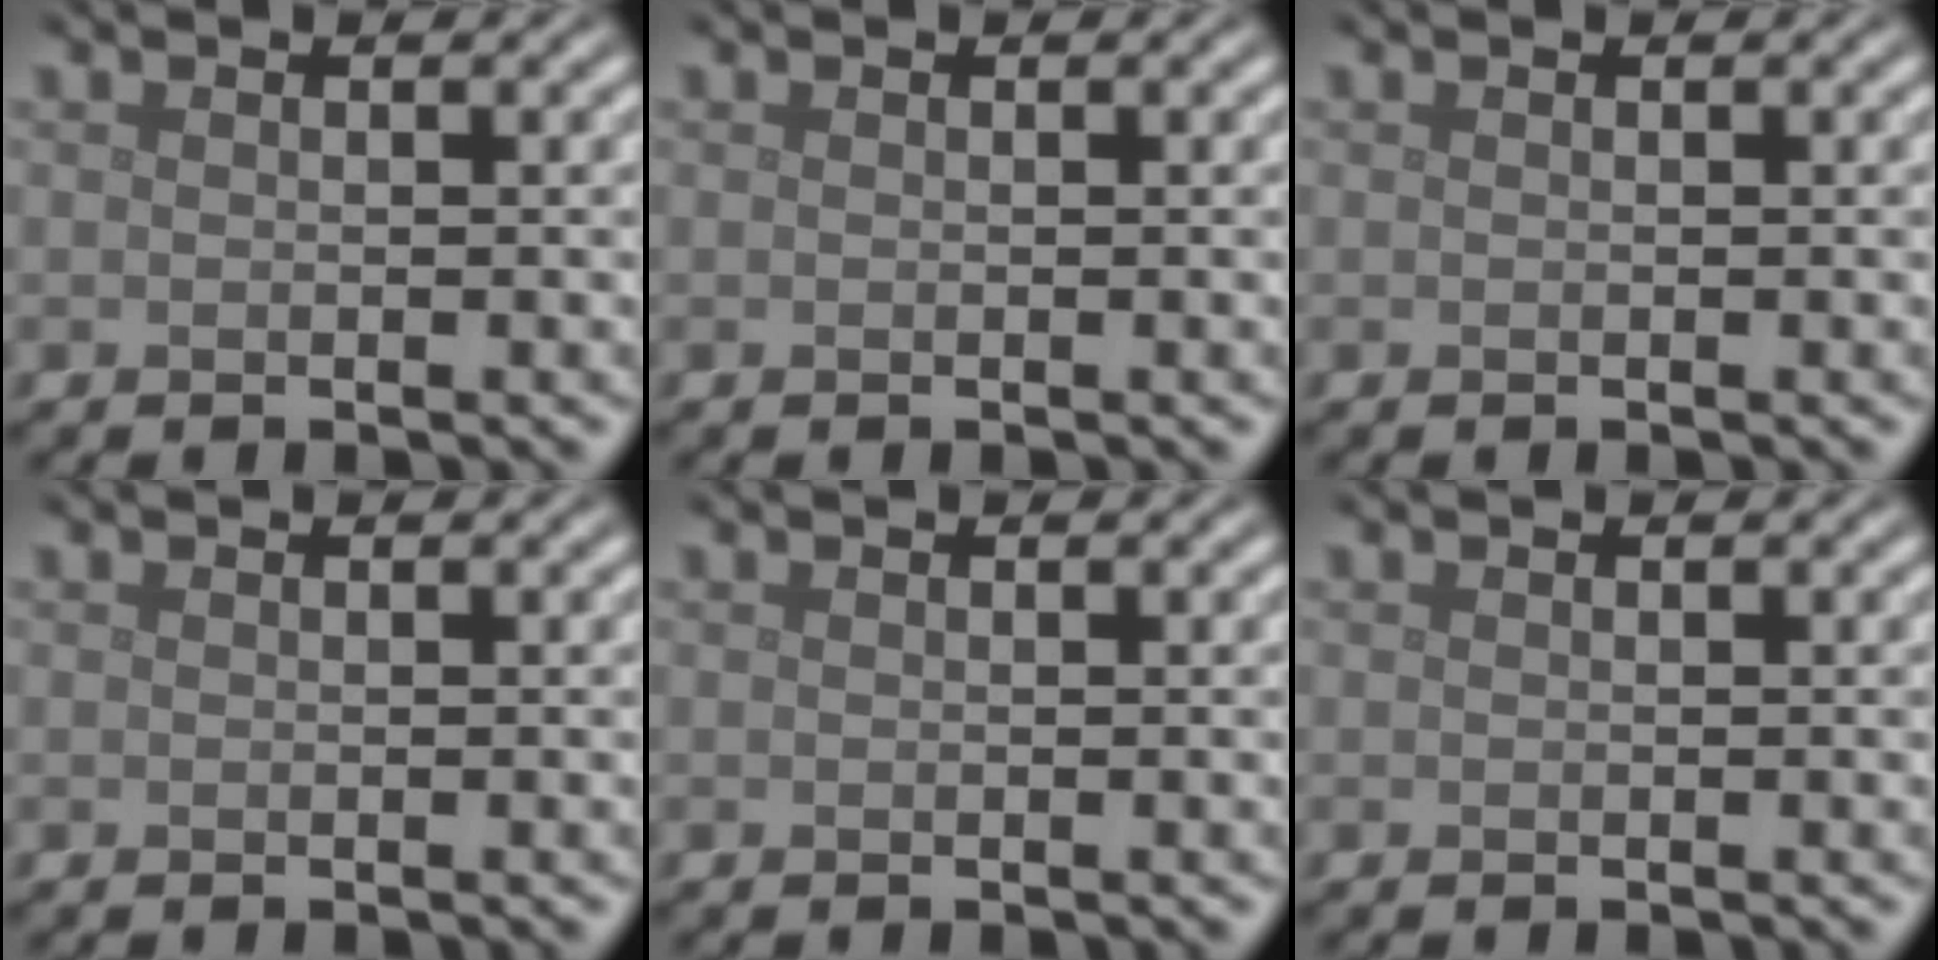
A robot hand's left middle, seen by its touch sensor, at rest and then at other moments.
{"total": 0.0}
{"total": 0.0}
{"total": 0.0}
{"total": 0.0}
{"total": 0.0}